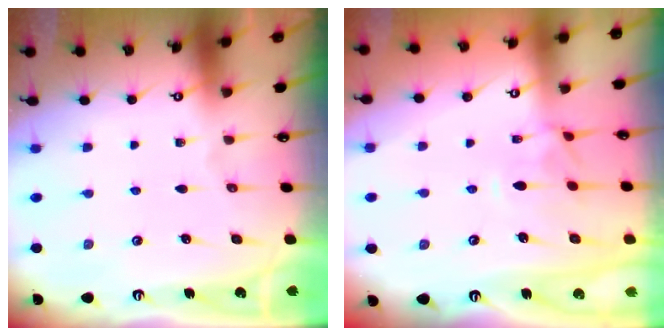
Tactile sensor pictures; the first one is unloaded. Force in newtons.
{"total": 0.9, "press": 0.3, "slide": 0.9}